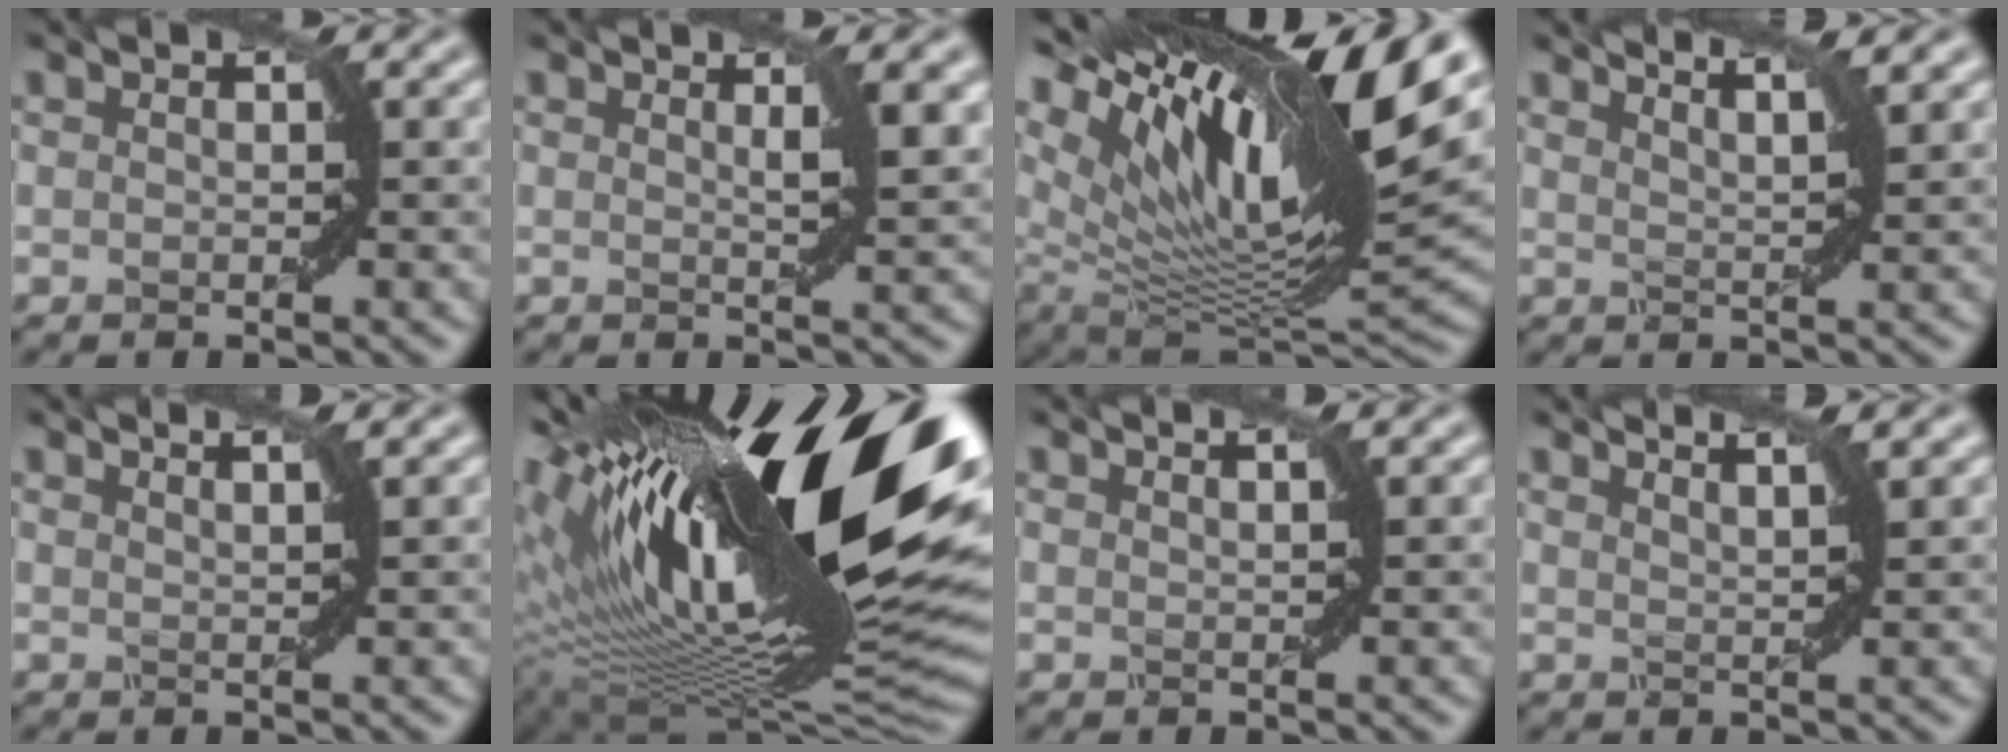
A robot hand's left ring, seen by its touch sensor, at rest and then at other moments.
{"total": 2.4, "force": [1.0, 0.5, 2.1], "torque": [-0.021, 0.000, 0.016]}
{"total": 15.8, "force": [7.3, 4.5, 13.2], "torque": [-0.238, 0.016, 0.139]}
{"total": 4.7, "force": [3.9, 1.0, 2.4], "torque": [-0.012, 0.020, 0.026]}
{"total": 2.9, "force": [2.3, 0.8, 1.6], "torque": [0.005, 0.009, 0.004]}
{"total": 20.7, "force": [6.3, 6.7, 18.5], "torque": [-0.308, 0.023, 0.117]}
{"total": 1.9, "force": [1.5, 0.4, 1.0], "torque": [0.004, -0.002, 0.005]}
{"total": 4.1, "force": [3.4, 1.0, 2.2], "torque": [-0.004, 0.018, 0.017]}